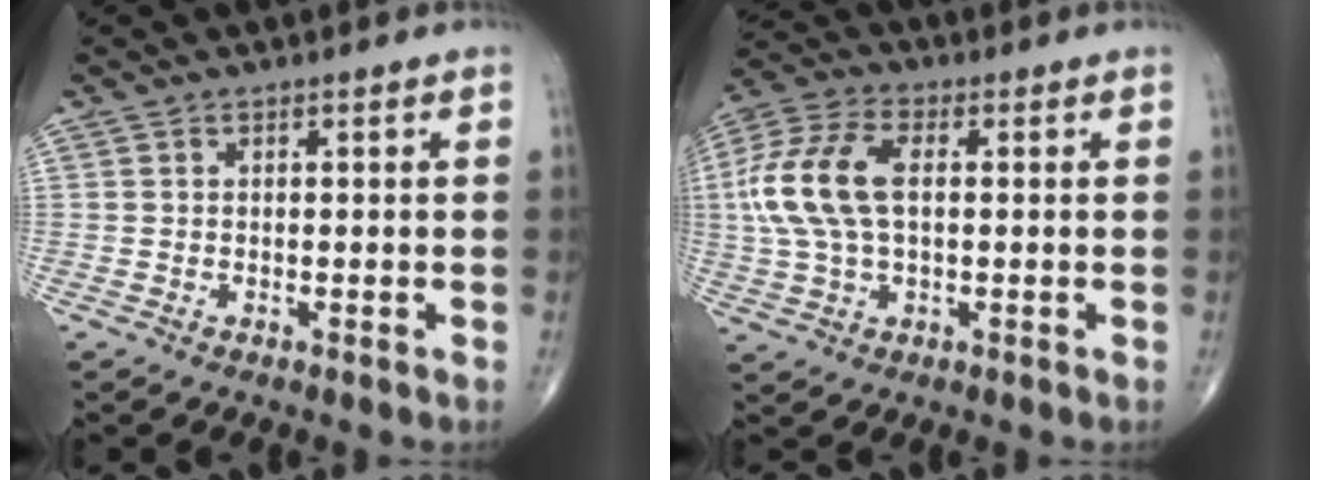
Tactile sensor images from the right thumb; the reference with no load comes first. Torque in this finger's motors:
{"motor_torque": [1.23, 2.71, 0.79, -0.69, 0.15]}